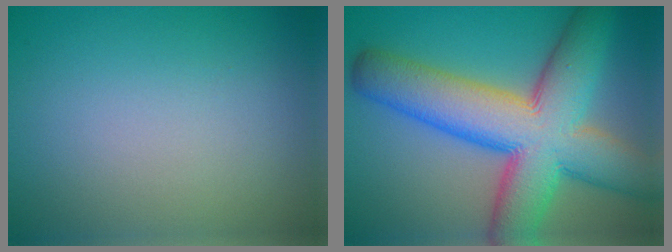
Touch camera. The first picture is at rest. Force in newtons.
{"total": 13.2, "press": 13.2, "slide": 0.5}